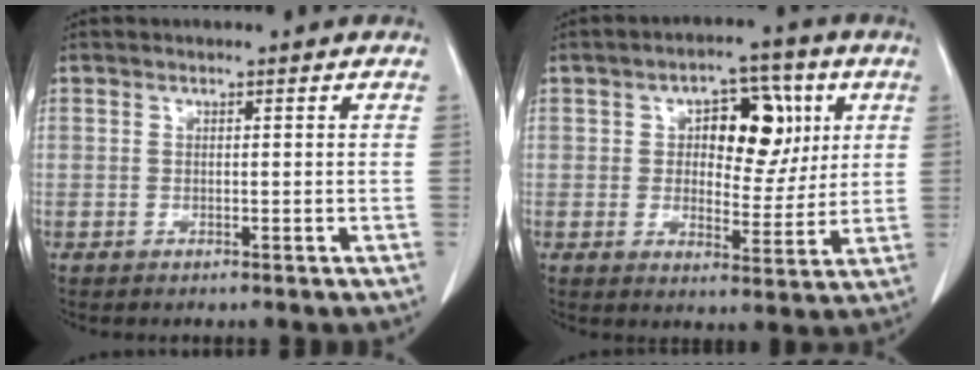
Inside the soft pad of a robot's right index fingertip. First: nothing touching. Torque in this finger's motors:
{"motor_torque": [0.49, 0.36, 0.11, 0.07]}